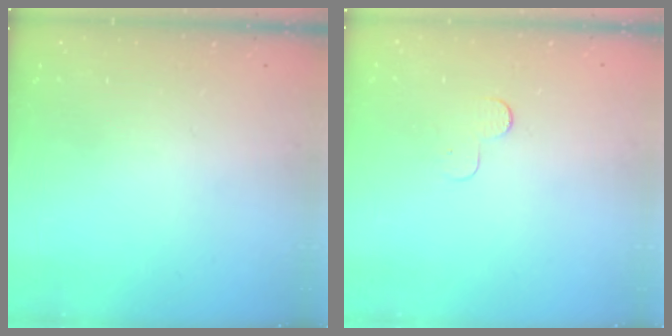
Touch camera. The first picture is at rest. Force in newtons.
{"total": 2.9, "press": 2.9, "slide": 0.3}